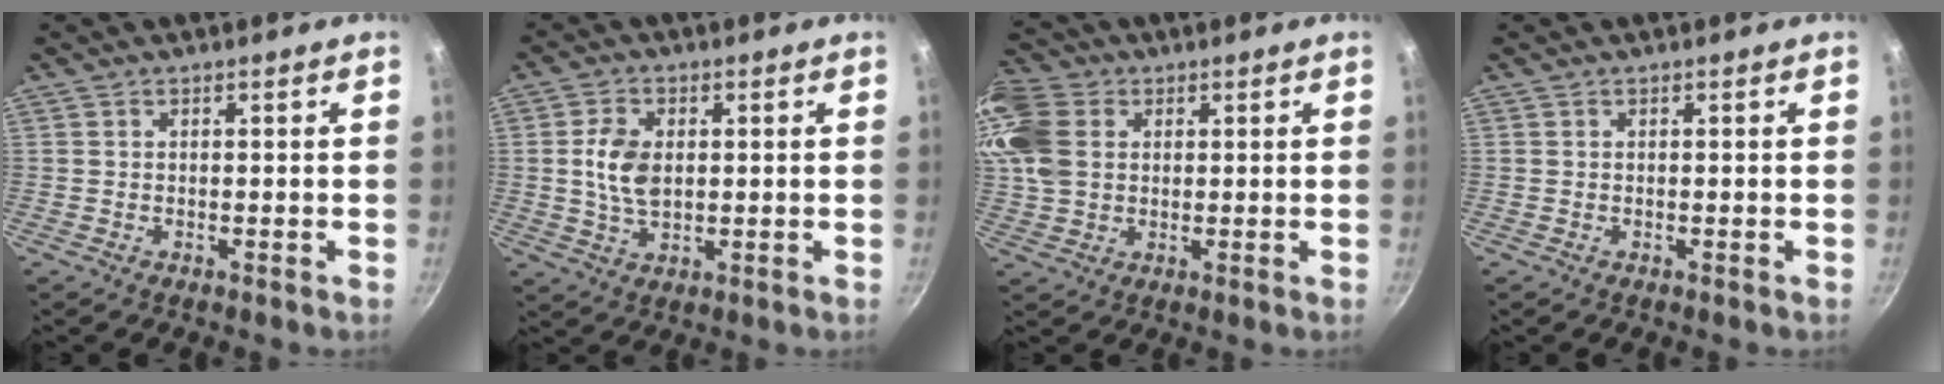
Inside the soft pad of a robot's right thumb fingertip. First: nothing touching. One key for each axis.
{"total": 7.4, "fx": 0.9, "fy": 4.7, "fz": 5.7, "tx": -0.099, "ty": -0.003, "tz": 0.018}
{"total": 12.6, "fx": 3.2, "fy": 9.6, "fz": 7.5, "tx": -0.152, "ty": 0.005, "tz": 0.053}
{"total": 0.0}